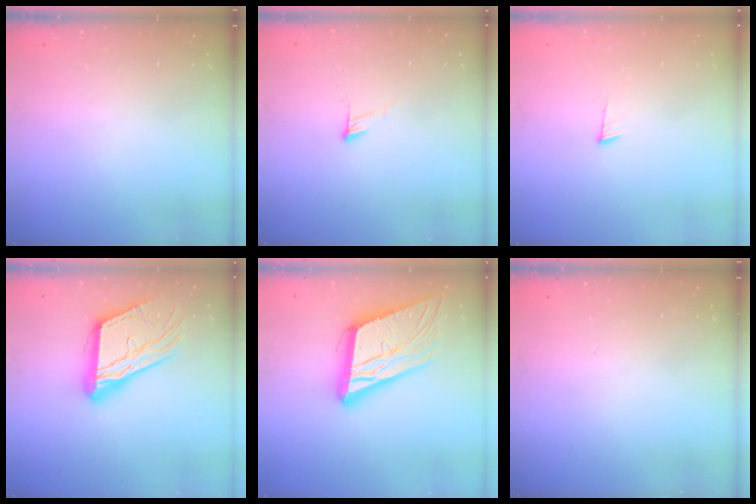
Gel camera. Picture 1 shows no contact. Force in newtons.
{"total": 5.2, "press": 5.2, "slide": 0.5}
{"total": 3.5, "press": 3.5, "slide": 0.5}
{"total": 17.4, "press": 17.3, "slide": 1.9}
{"total": 18.8, "press": 18.5, "slide": 3.5}
{"total": 0.0}